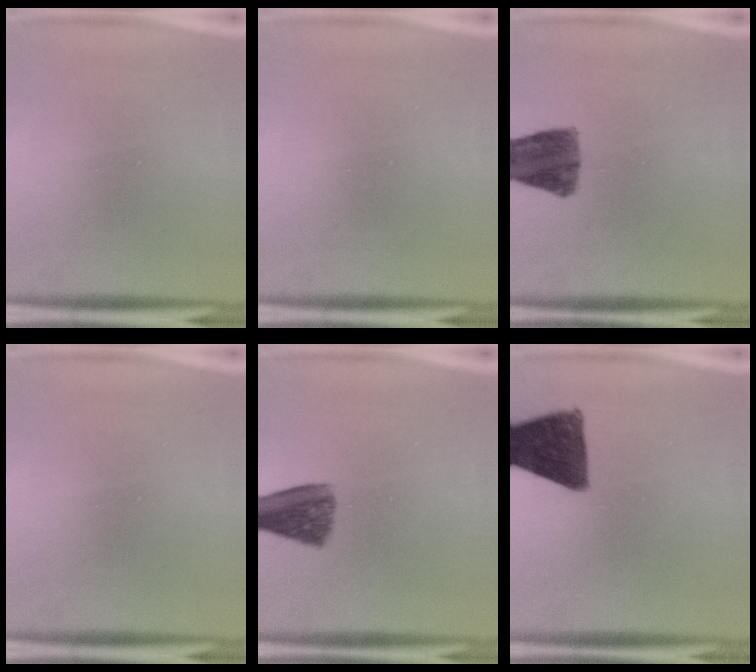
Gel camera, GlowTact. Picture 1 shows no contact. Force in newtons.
{"total": 0.0}
{"total": 8.4}
{"total": 0.0}
{"total": 7.3}
{"total": 12.5}